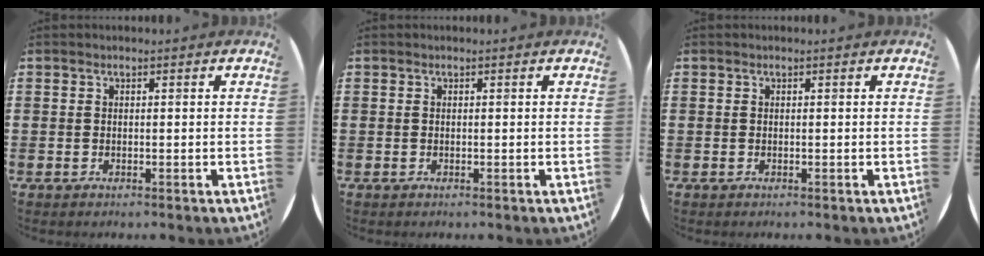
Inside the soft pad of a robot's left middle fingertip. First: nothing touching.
{"total": 0.0}
{"total": 0.0}